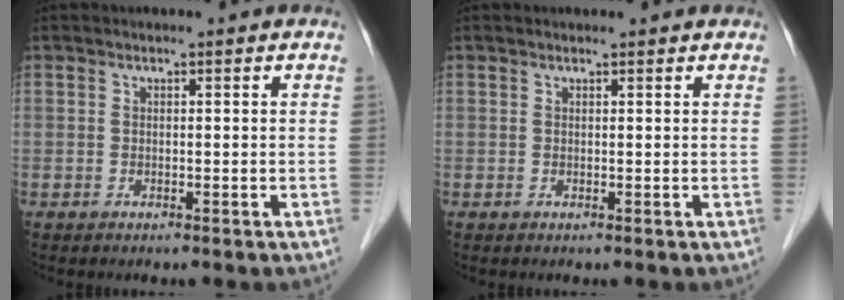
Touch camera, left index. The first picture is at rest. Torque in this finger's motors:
{"motor_torque": [0.23, -0.18, 0.03, -0.01]}